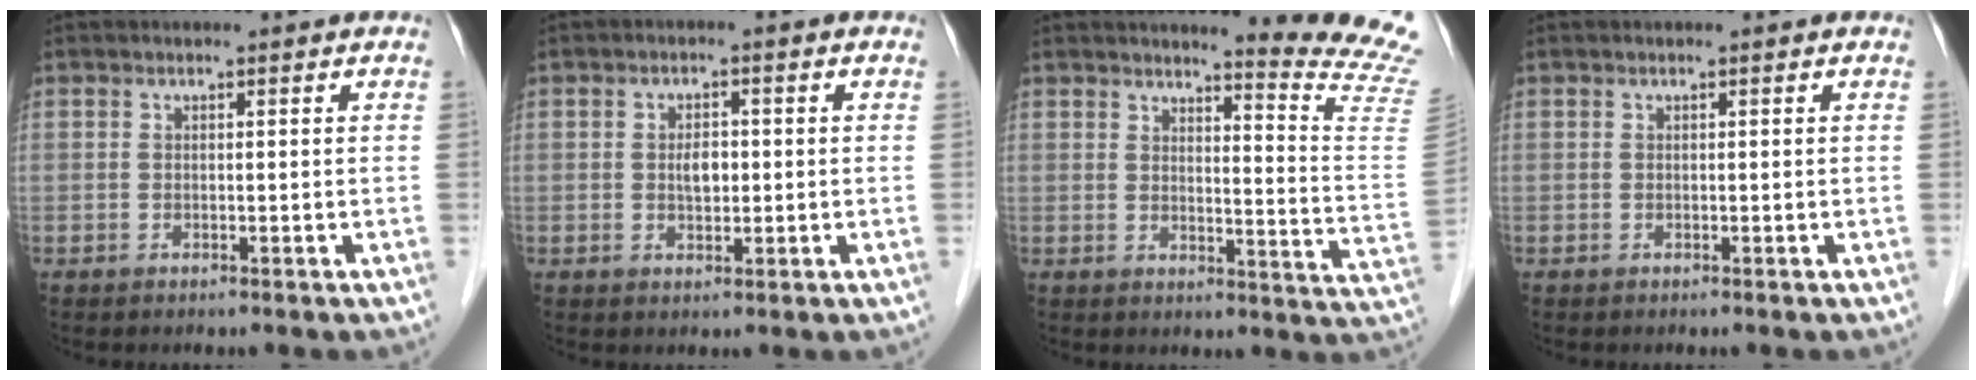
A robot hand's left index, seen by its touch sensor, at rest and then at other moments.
{"total": 2.8, "force": [-0.1, 1.6, 2.3], "torque": [-0.040, 0.005, 0.001]}
{"total": 13.4, "force": [12.8, -2.7, 2.9], "torque": [-0.038, -0.137, 0.130]}
{"total": 0.0}